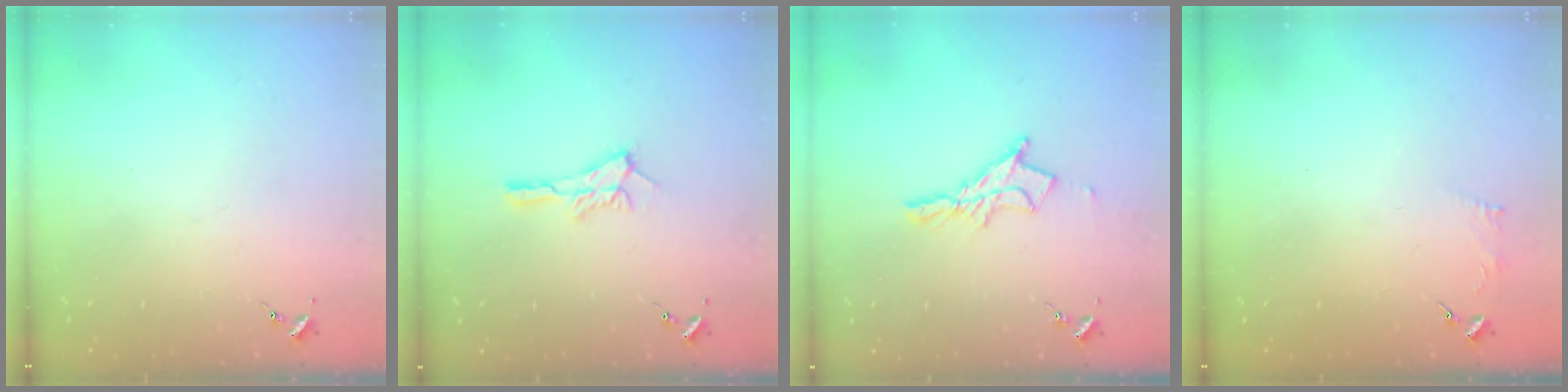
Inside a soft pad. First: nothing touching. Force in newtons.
{"total": 9.7, "press": 9.7, "slide": 0.8}
{"total": 11.1, "press": 11.1, "slide": 1.1}
{"total": 2.4, "press": 2.4, "slide": 0.3}